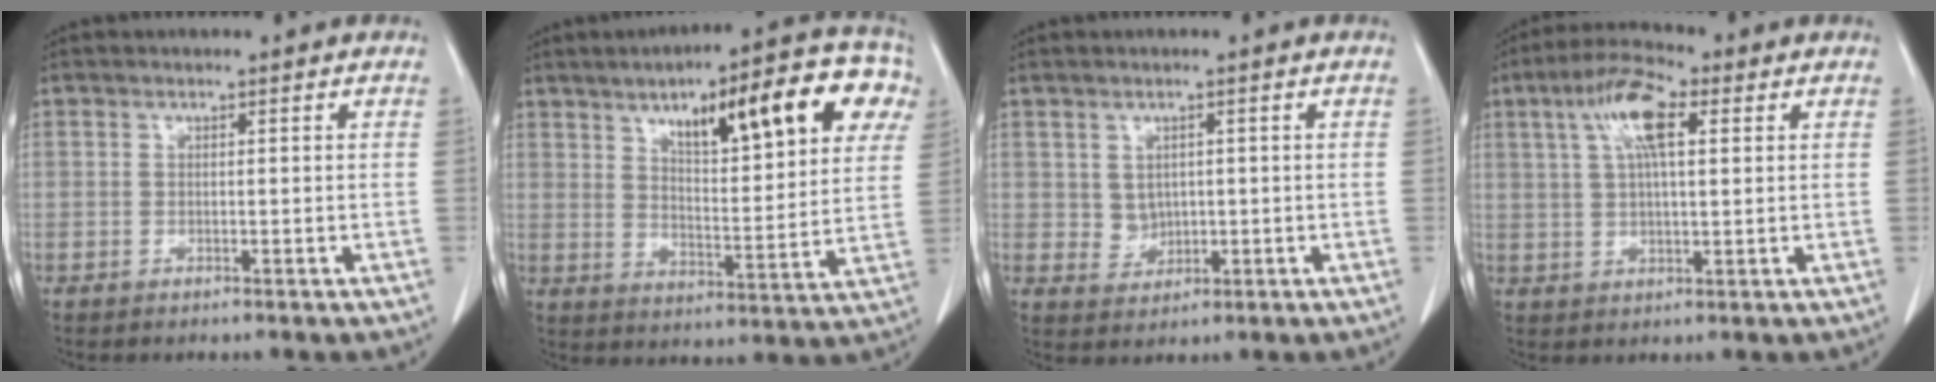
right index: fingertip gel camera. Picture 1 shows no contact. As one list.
[{"total": 20.6, "force": [9.4, 5.1, 17.6], "torque": [-0.249, 0.032, 0.136]}, {"total": 2.8, "force": [0.4, 2.4, 1.5], "torque": [-0.024, -0.002, 0.014]}, {"total": 8.9, "force": [3.3, 2.5, 7.8], "torque": [-0.157, 0.020, 0.061]}]